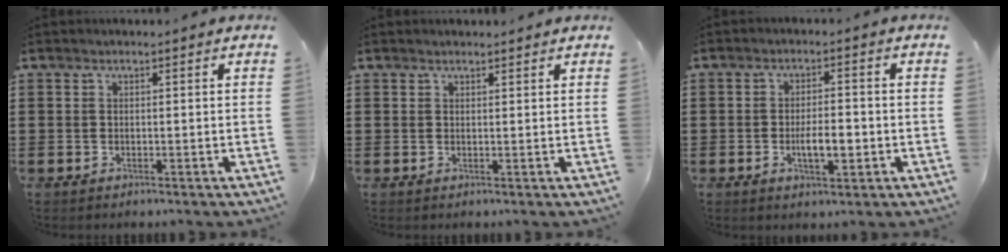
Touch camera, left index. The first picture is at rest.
{"total": 0.9, "force": [0.9, 0.1, 0.1], "torque": [-0.003, 0.000, 0.017]}
{"total": 4.7, "force": [-1.1, 1.9, 4.2], "torque": [-0.073, -0.001, -0.024]}